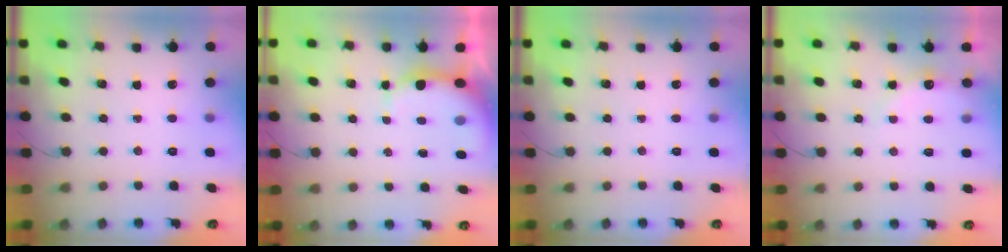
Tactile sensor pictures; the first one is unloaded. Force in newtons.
{"total": 4.0, "press": 3.9, "slide": 0.7}
{"total": 0.0}
{"total": 7.5, "press": 7.4, "slide": 1.5}